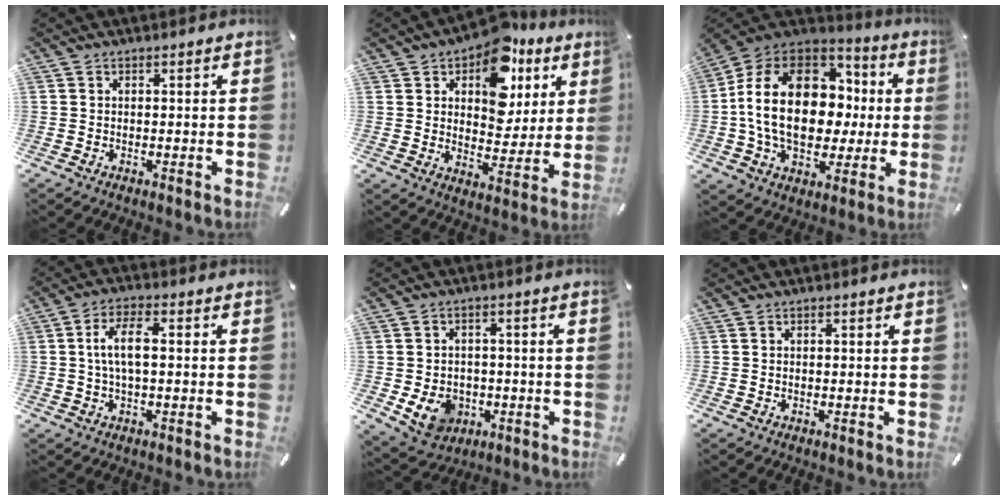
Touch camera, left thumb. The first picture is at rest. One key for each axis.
{"total": 14.5, "fx": 7.6, "fy": 9.4, "fz": 8.1, "tx": -0.110, "ty": -0.048, "tz": 0.132}
{"total": 23.0, "fx": 0.4, "fy": 16.8, "fz": 15.8, "tx": -0.315, "ty": 0.009, "tz": 0.015}
{"total": 7.3, "fx": 0.3, "fy": 3.0, "fz": 6.7, "tx": -0.137, "ty": 0.008, "tz": 0.001}
{"total": 8.4, "fx": -2.4, "fy": 7.1, "fz": 3.8, "tx": -0.075, "ty": 0.008, "tz": -0.044}
{"total": 0.0}